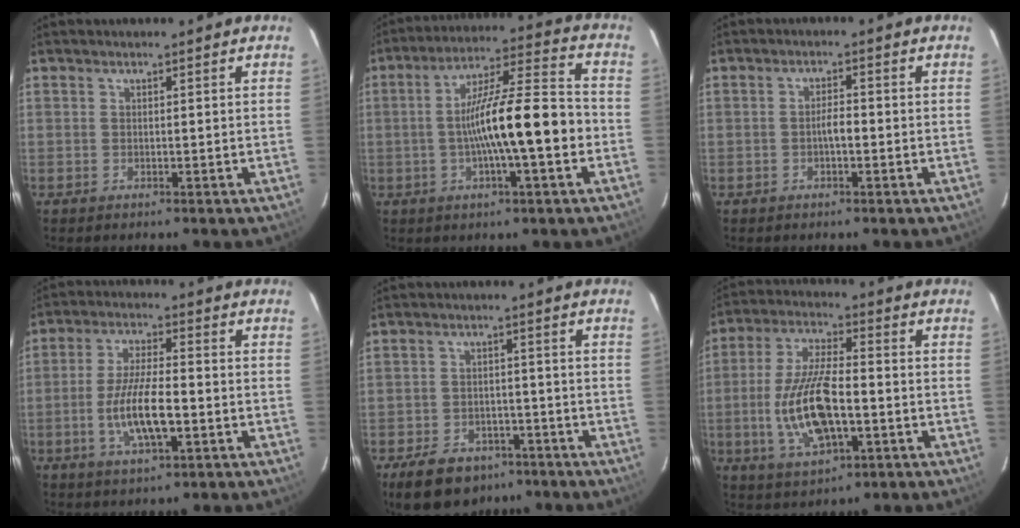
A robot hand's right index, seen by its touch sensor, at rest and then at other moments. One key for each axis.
{"total": 15.3, "fx": -3.2, "fy": 1.9, "fz": 14.9, "tx": -0.244, "ty": 0.015, "tz": -0.052}
{"total": 2.1, "fx": -0.8, "fy": 0.7, "fz": 1.9, "tx": -0.036, "ty": 0.007, "tz": -0.014}
{"total": 10.1, "fx": -2.8, "fy": 2.9, "fz": 9.3, "tx": -0.184, "ty": -0.006, "tz": -0.050}
{"total": 11.4, "fx": -7.5, "fy": 7.2, "fz": 4.6, "tx": -0.117, "ty": 0.014, "tz": -0.103}
{"total": 14.8, "fx": -3.3, "fy": 5.8, "fz": 13.2, "tx": -0.275, "ty": -0.005, "tz": -0.056}